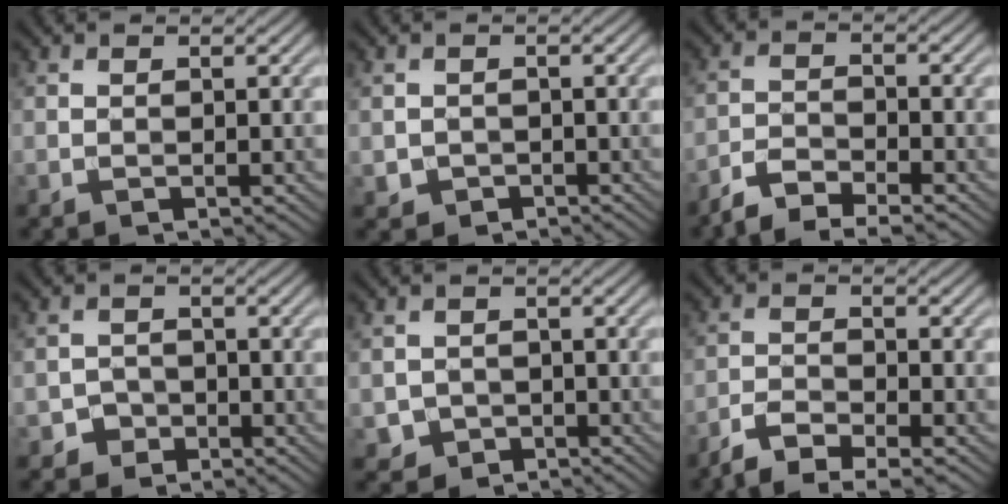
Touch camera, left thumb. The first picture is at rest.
{"total": 1.3, "force": [-0.6, 1.2, -0.2], "torque": [-0.002, -0.007, -0.010]}
{"total": 4.7, "force": [-4.3, 0.7, 1.9], "torque": [-0.042, -0.003, -0.091]}
{"total": 2.0, "force": [-1.3, 1.5, -0.1], "torque": [0.009, 0.001, -0.025]}
{"total": 2.1, "force": [-1.1, 1.8, 0.0], "torque": [-0.002, -0.006, -0.020]}
{"total": 4.8, "force": [-4.1, 0.9, 2.4], "torque": [-0.054, -0.005, -0.084]}